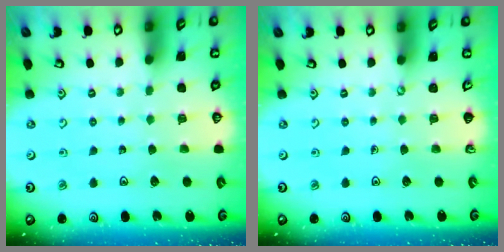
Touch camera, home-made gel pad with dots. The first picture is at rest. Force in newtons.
{"total": 0.0}